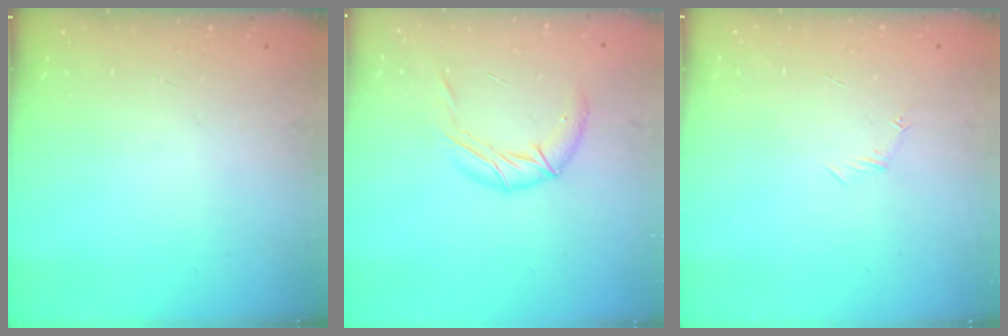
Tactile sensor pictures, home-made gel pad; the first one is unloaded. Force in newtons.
{"total": 9.5, "press": 9.4, "slide": 1.1}
{"total": 3.9, "press": 3.7, "slide": 1.0}